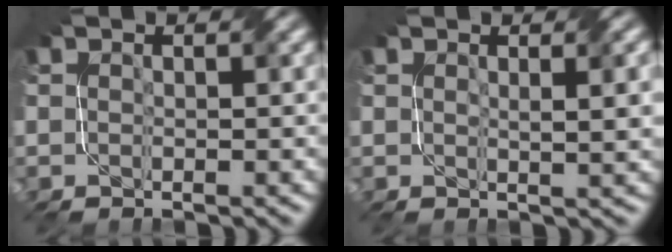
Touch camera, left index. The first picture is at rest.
{"total": 2.6, "force": [0.9, 0.7, 2.4], "torque": [-0.026, 0.004, 0.014]}